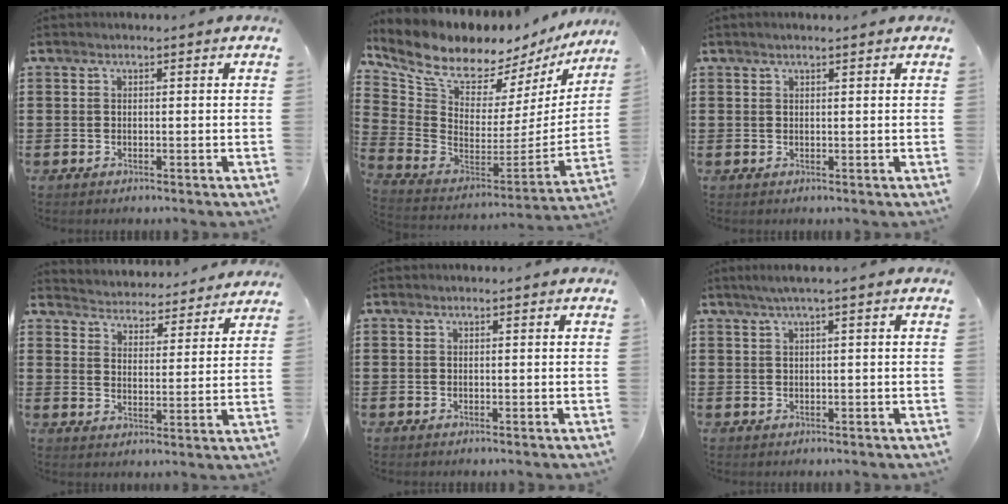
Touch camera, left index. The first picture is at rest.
{"total": 8.8, "force": [7.5, 3.3, 3.2], "torque": [-0.108, -0.062, 0.134]}
{"total": 1.0, "force": [0.7, 0.1, 0.6], "torque": [-0.013, 0.002, 0.013]}
{"total": 4.0, "force": [3.9, -0.1, -0.8], "torque": [-0.011, -0.037, 0.063]}
{"total": 0.0}
{"total": 1.7, "force": [0.4, -0.1, 1.6], "torque": [-0.028, -0.001, 0.007]}